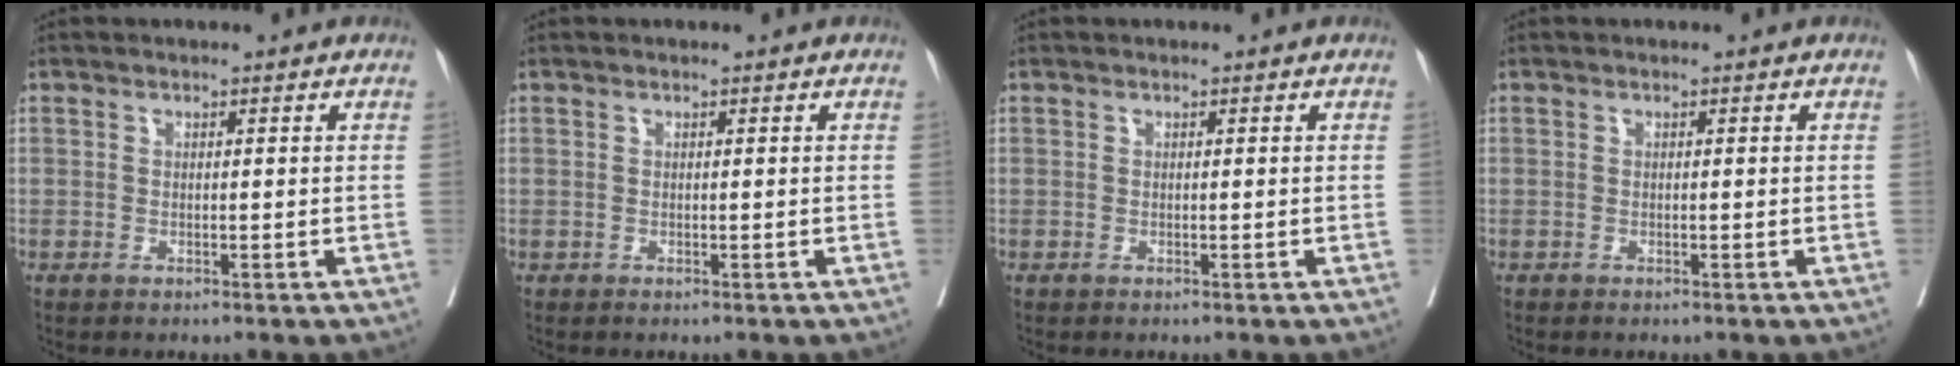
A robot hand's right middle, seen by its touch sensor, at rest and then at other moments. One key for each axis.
{"total": 0.0}
{"total": 0.0}
{"total": 0.0}